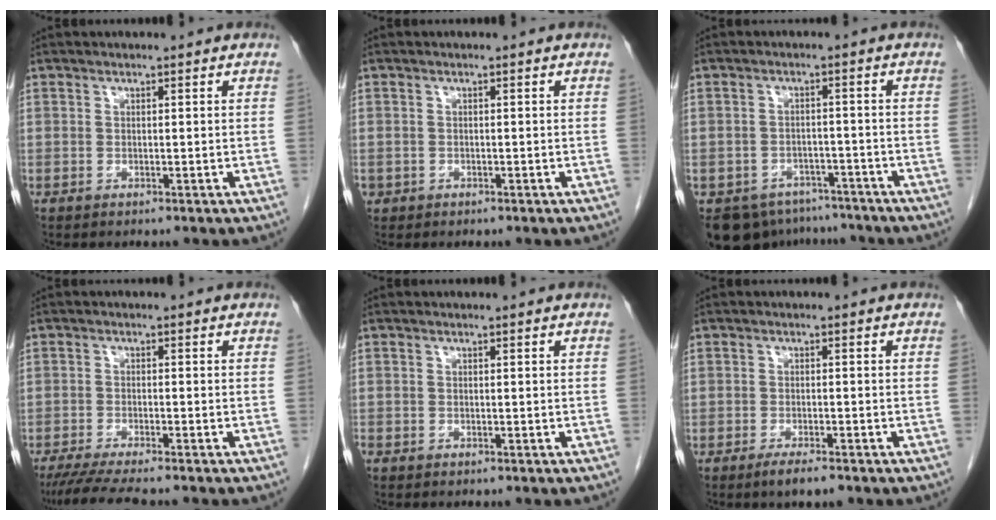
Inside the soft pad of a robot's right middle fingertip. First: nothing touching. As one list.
[{"total": 0.9, "force": [-0.3, 0.8, 0.1], "torque": [-0.004, 0.004, -0.002]}, {"total": 10.5, "force": [-8.2, 6.1, 2.3], "torque": [-0.039, 0.004, -0.106]}, {"total": 7.2, "force": [-6.1, 0.1, 3.7], "torque": [-0.056, -0.021, -0.100]}, {"total": 0.5, "force": [-0.4, 0.3, 0.1], "torque": [-0.001, 0.002, -0.008]}, {"total": 3.2, "force": [-2.3, 0.5, 2.2], "torque": [-0.043, -0.005, -0.037]}]